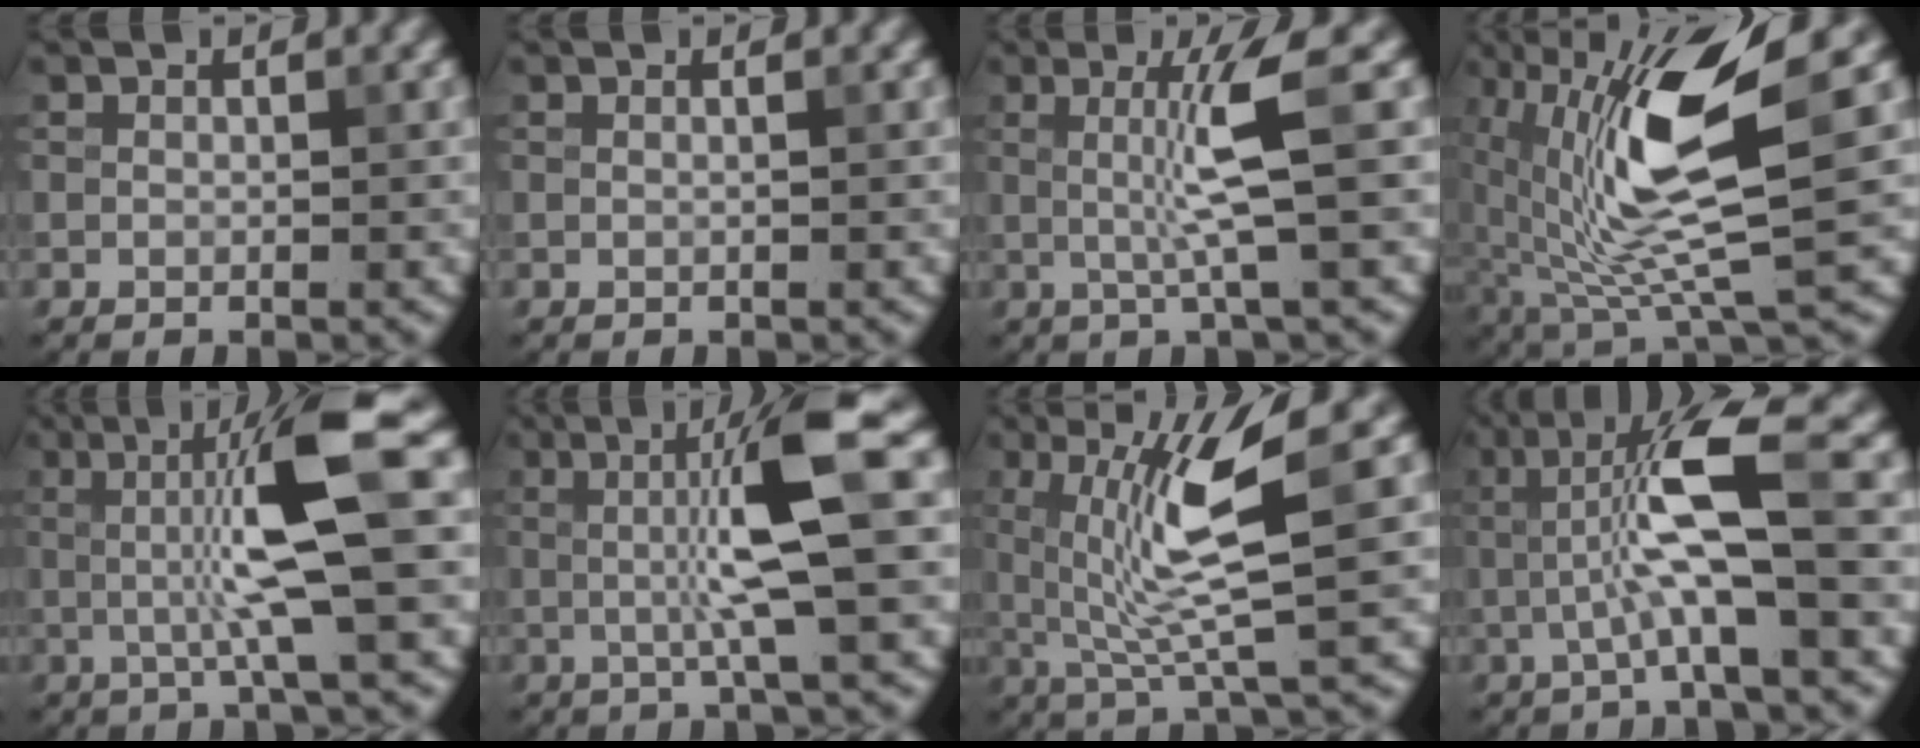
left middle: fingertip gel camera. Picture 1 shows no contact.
{"total": 0.7, "force": [0.2, 0.4, 0.6], "torque": [-0.005, 0.000, -0.007]}
{"total": 4.7, "force": [0.4, 0.3, 4.6], "torque": [-0.086, -0.001, 0.008]}
{"total": 11.4, "force": [1.8, 3.0, 10.8], "torque": [-0.208, -0.005, 0.036]}
{"total": 8.2, "force": [0.7, 1.2, 8.0], "torque": [-0.136, 0.000, 0.012]}
{"total": 7.4, "force": [0.6, 0.9, 7.3], "torque": [-0.126, 0.005, 0.009]}
{"total": 7.5, "force": [1.5, 1.2, 7.2], "torque": [-0.139, -0.002, 0.028]}
{"total": 7.2, "force": [0.2, 1.0, 7.1], "torque": [-0.132, 0.005, 0.002]}